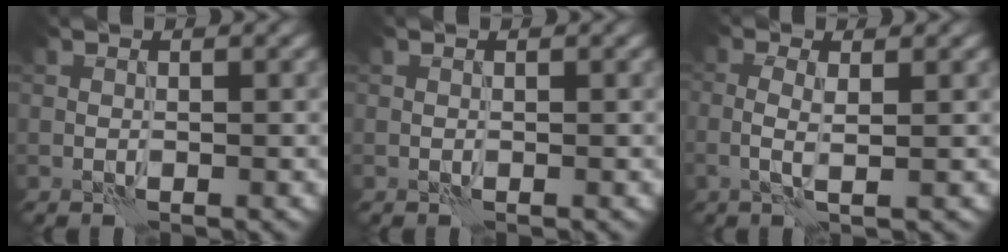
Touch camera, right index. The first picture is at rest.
{"total": 0.0}
{"total": 2.5, "force": [0.0, 0.5, 2.4], "torque": [-0.049, 0.001, -0.003]}